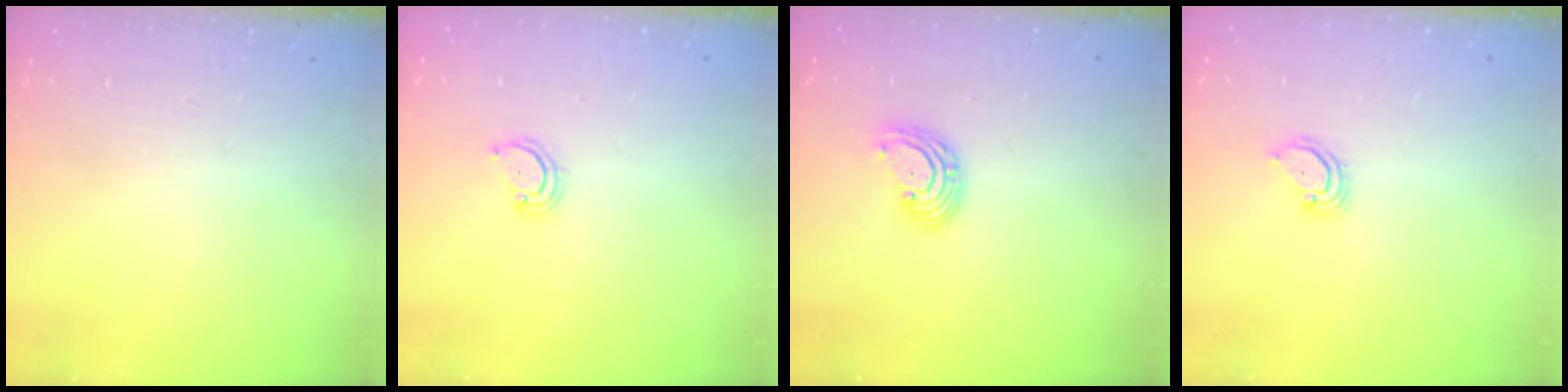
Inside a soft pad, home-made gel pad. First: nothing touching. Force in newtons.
{"total": 3.1, "press": 3.1, "slide": 0.4}
{"total": 5.2, "press": 5.2, "slide": 0.5}
{"total": 3.6, "press": 3.6, "slide": 0.3}